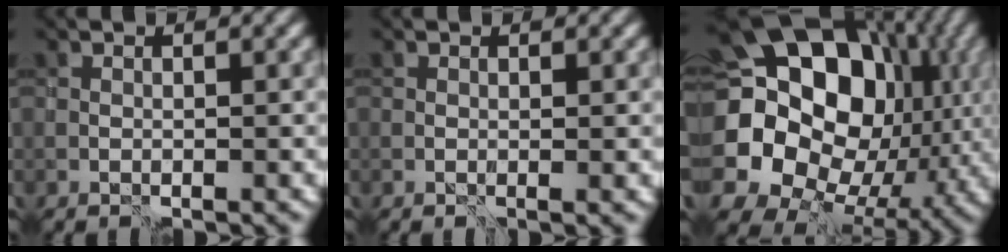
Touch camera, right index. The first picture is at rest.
{"total": 0.5, "force": [0.2, -0.1, 0.5], "torque": [-0.007, 0.000, 0.003]}
{"total": 19.4, "force": [2.9, 16.3, 10.1], "torque": [-0.197, -0.003, 0.054]}